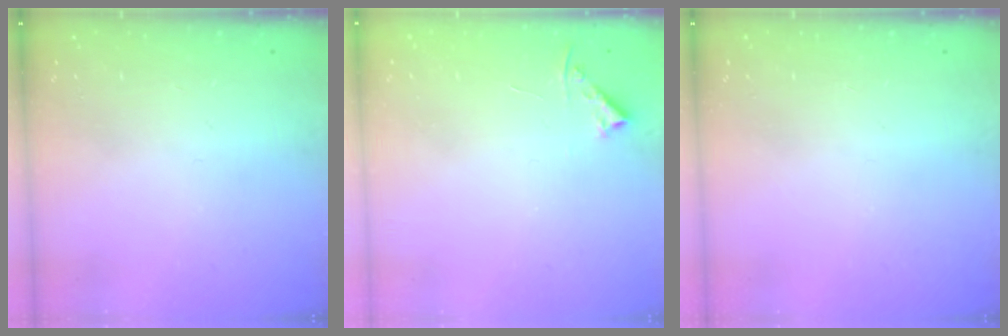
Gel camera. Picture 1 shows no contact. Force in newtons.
{"total": 3.8, "press": 3.8, "slide": 0.6}
{"total": 0.0}